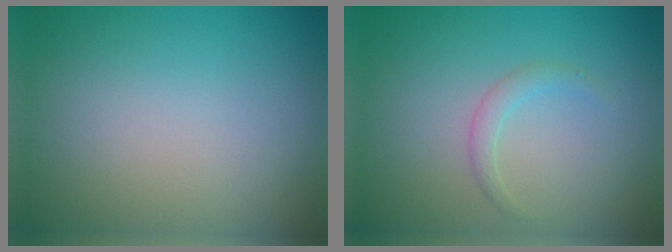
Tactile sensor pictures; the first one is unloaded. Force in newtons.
{"total": 1.1, "press": 1.1, "slide": 0.1}